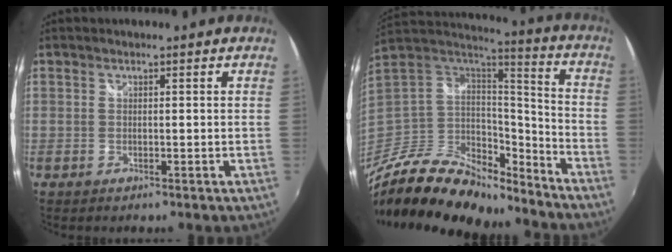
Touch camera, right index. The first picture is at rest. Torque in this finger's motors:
{"motor_torque": [0.04, -1.83, -0.07, -0.09]}